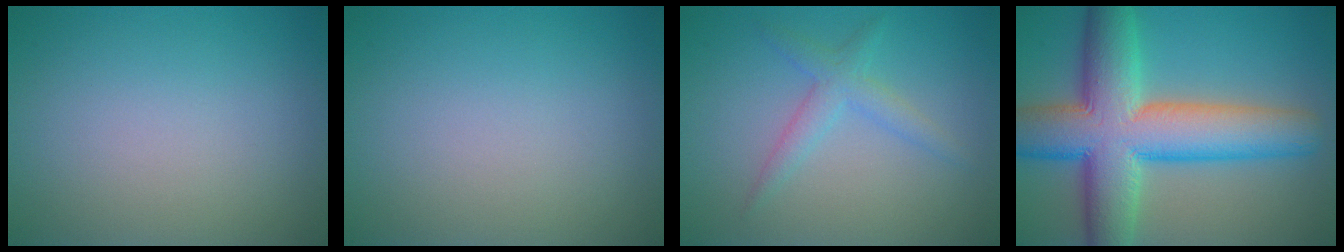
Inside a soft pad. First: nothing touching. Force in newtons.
{"total": 0.0}
{"total": 2.3, "press": 2.3, "slide": 0.1}
{"total": 12.3, "press": 12.3, "slide": 0.4}